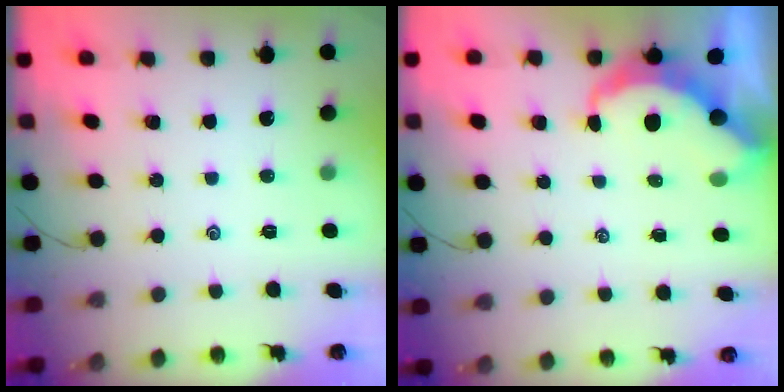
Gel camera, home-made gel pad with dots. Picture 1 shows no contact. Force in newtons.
{"total": 6.8, "press": 6.8, "slide": 0.3}